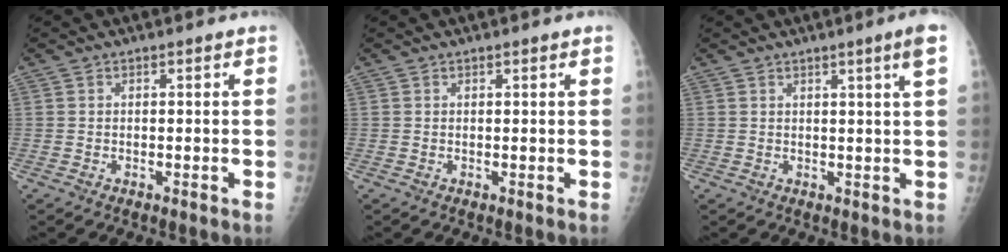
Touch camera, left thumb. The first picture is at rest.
{"total": 0.9, "force": [0.7, -0.1, 0.6], "torque": [-0.010, 0.000, 0.011]}
{"total": 3.9, "force": [1.9, -0.9, 3.3], "torque": [-0.052, -0.014, 0.029]}